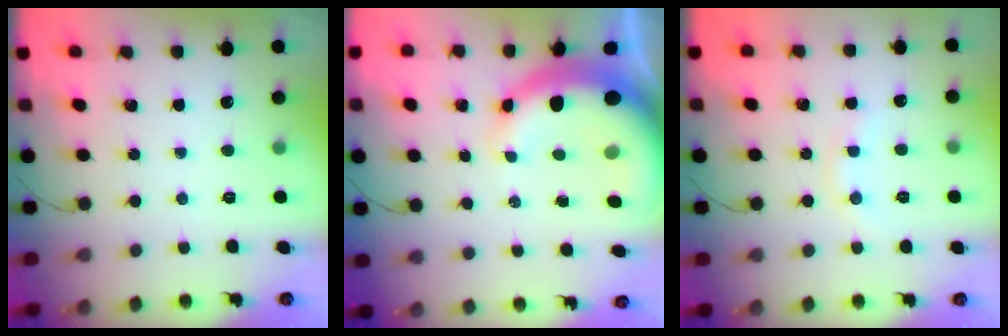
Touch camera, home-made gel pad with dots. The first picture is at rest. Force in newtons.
{"total": 13.5, "press": 13.2, "slide": 2.8}
{"total": 5.2, "press": 5.1, "slide": 1.0}